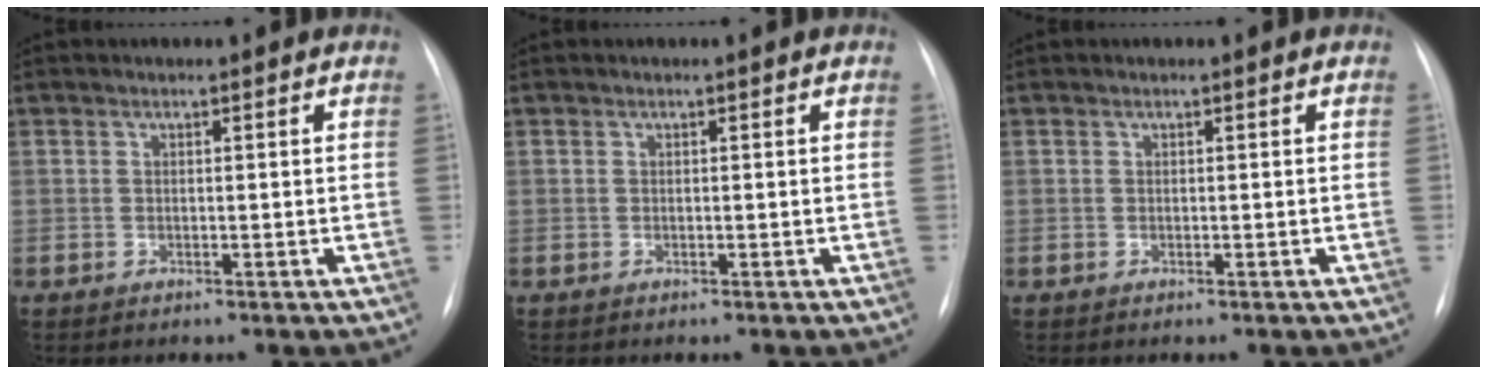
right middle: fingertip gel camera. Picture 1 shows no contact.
{"total": 0.0}
{"total": 0.0}